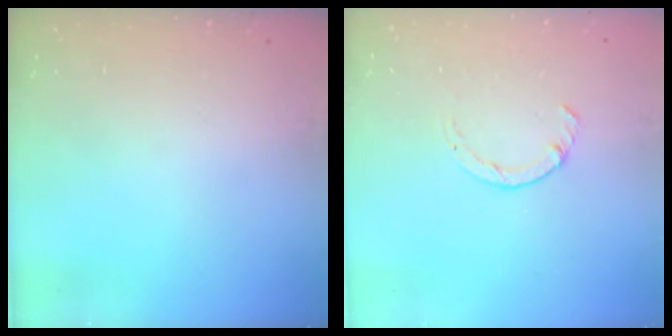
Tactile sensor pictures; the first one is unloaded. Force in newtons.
{"total": 2.2, "press": 2.1, "slide": 0.4}